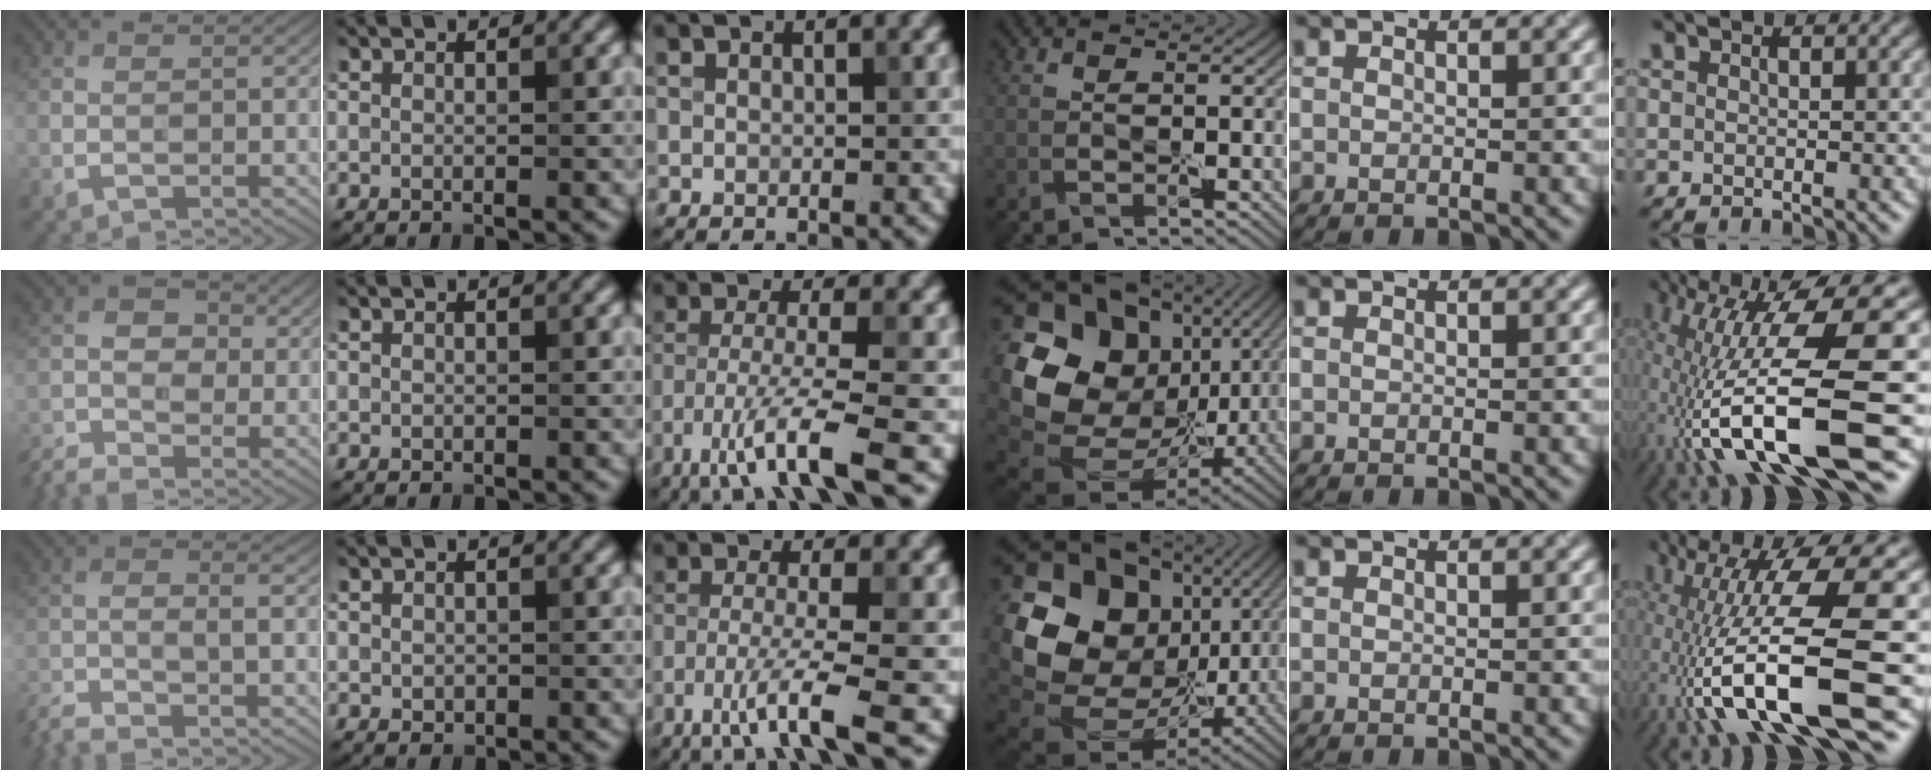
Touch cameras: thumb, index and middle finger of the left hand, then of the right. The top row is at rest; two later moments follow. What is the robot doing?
{"motion": "peel", "object": "shipping label"}